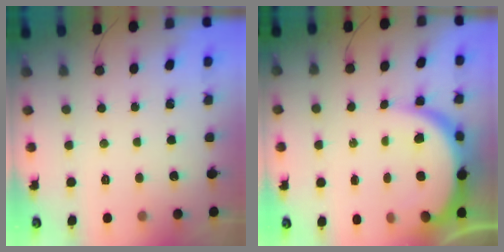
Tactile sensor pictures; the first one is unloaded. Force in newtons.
{"total": 10.5, "press": 10.5, "slide": 1.2}